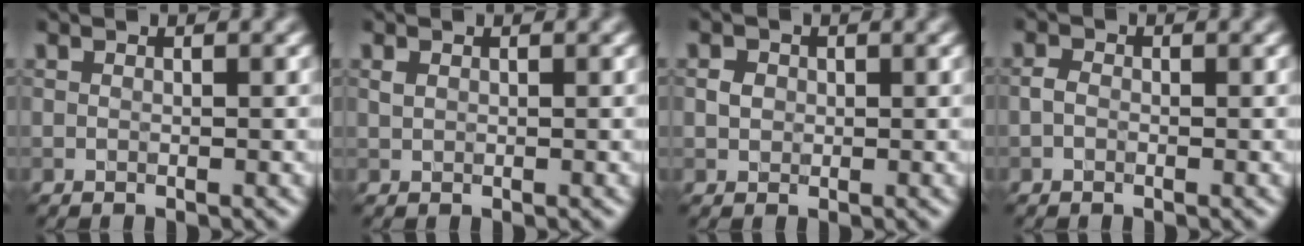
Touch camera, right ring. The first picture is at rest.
{"total": 0.5, "force": [0.3, 0.4, 0.3], "torque": [-0.007, 0.000, 0.007]}
{"total": 1.0, "force": [0.1, 1.0, 0.4], "torque": [-0.004, 0.000, -0.001]}
{"total": 0.9, "force": [-0.4, 0.6, 0.6], "torque": [-0.012, 0.001, -0.012]}